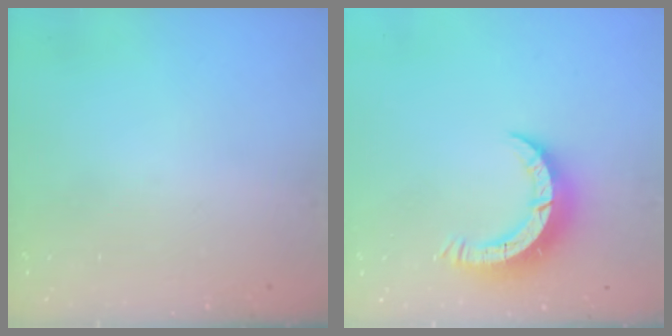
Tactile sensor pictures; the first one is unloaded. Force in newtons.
{"total": 7.7, "press": 7.7, "slide": 0.4}